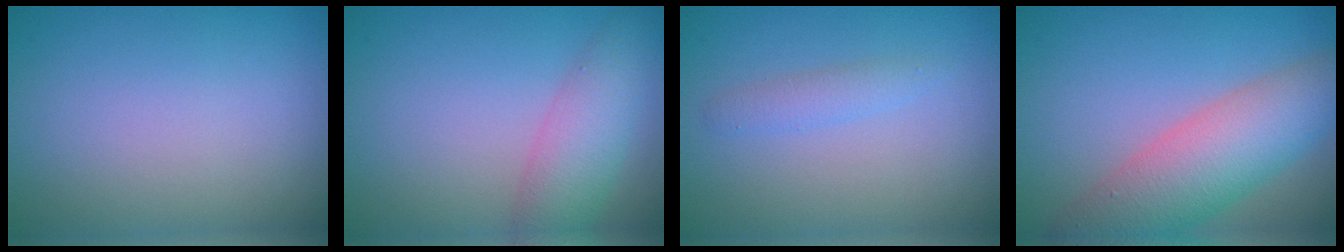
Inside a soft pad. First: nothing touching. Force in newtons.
{"total": 4.3, "press": 4.3, "slide": 0.1}
{"total": 1.4, "press": 1.4, "slide": 0.0}
{"total": 7.4, "press": 7.3, "slide": 0.3}